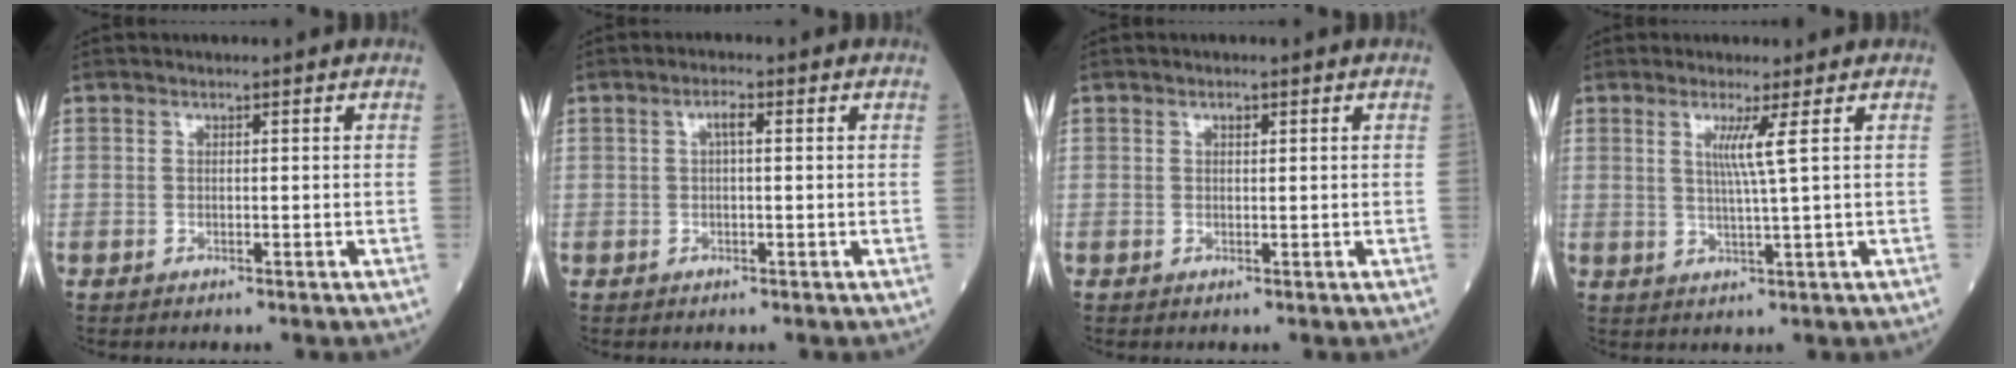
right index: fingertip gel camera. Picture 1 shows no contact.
{"total": 1.8, "force": [0.4, 0.4, 1.7], "torque": [-0.032, 0.004, 0.006]}
{"total": 0.7, "force": [0.3, 0.3, 0.5], "torque": [-0.009, -0.001, 0.005]}
{"total": 3.7, "force": [1.2, -1.2, 3.2], "torque": [-0.065, -0.006, 0.024]}